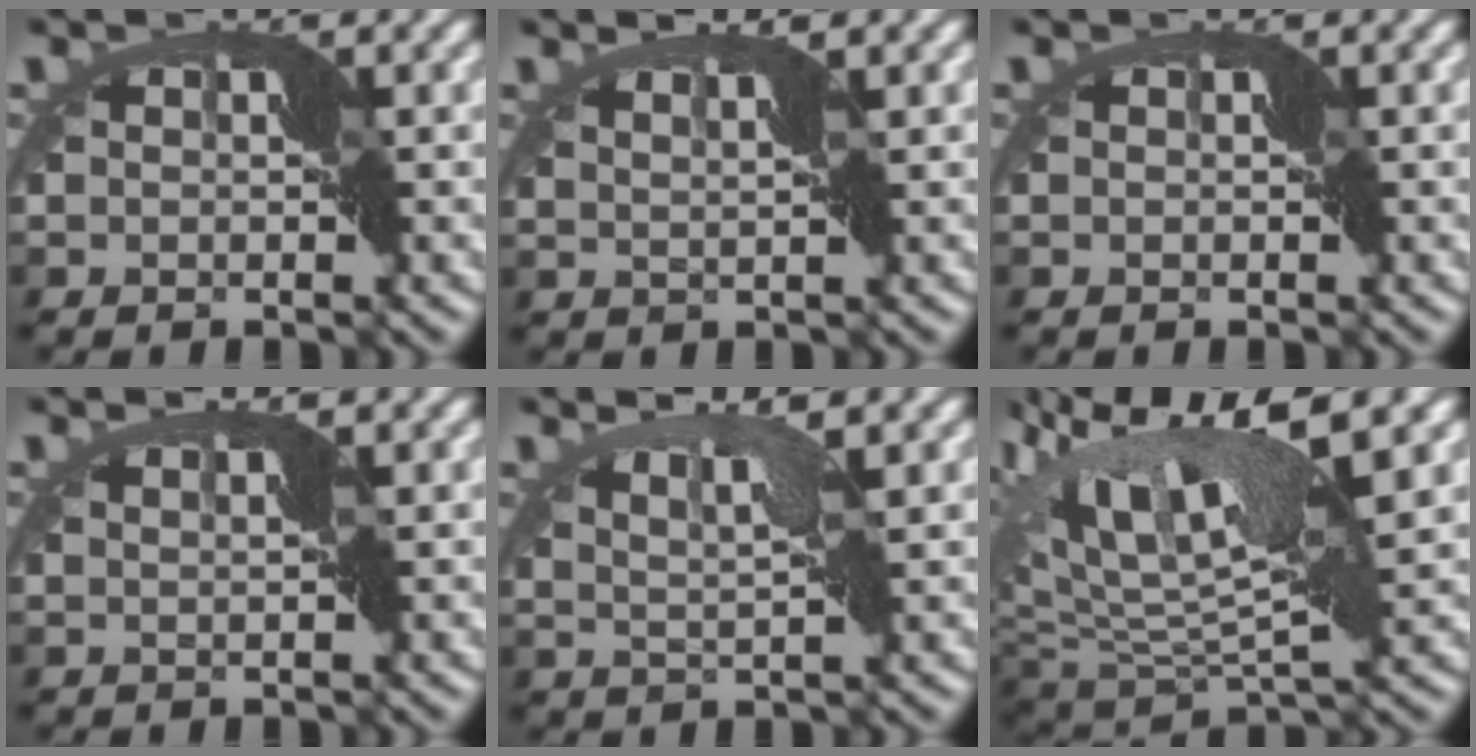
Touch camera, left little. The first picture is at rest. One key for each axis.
{"total": 2.0, "fx": 1.3, "fy": -1.5, "fz": -0.4, "tx": 0.001, "ty": -0.002, "tz": 0.026}
{"total": 0.0}
{"total": 1.1, "fx": 0.7, "fy": -0.8, "fz": -0.1, "tx": -0.007, "ty": 0.001, "tz": 0.012}
{"total": 2.4, "fx": 2.1, "fy": -1.0, "fz": 0.8, "tx": -0.017, "ty": 0.007, "tz": 0.027}
{"total": 11.0, "fx": 6.2, "fy": 2.7, "fz": 8.7, "tx": -0.195, "ty": 0.008, "tz": 0.111}